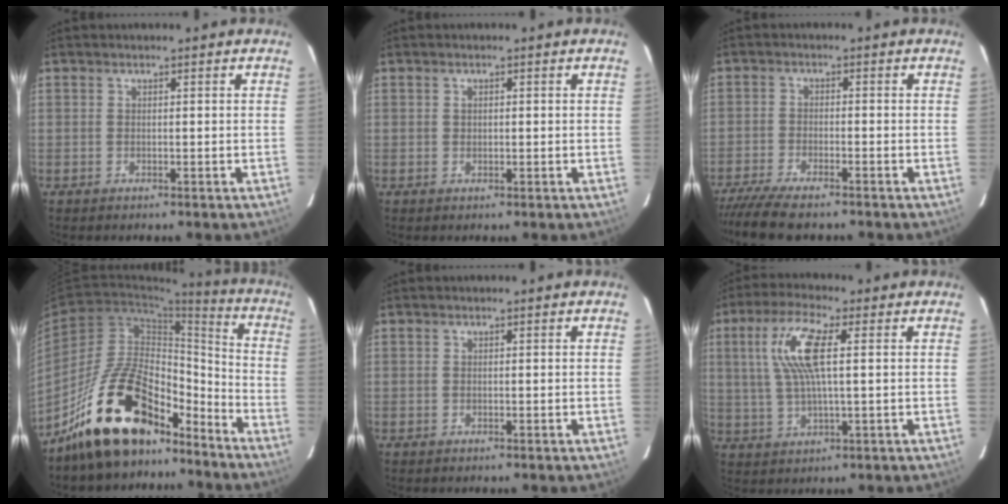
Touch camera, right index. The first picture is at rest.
{"total": 0.7, "force": [0.1, 0.7, 0.3], "torque": [-0.004, 0.003, 0.003]}
{"total": 9.8, "force": [-8.5, 1.2, 4.7], "torque": [-0.114, -0.036, -0.152]}
{"total": 19.9, "force": [-15.0, 8.1, 10.2], "torque": [-0.182, 0.033, -0.246]}
{"total": 0.0}
{"total": 10.4, "force": [2.4, 2.3, 9.8], "torque": [-0.196, 0.011, 0.049]}